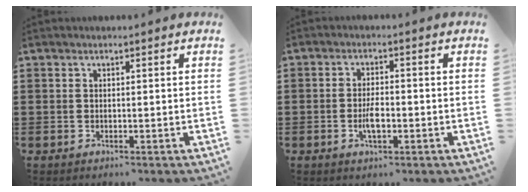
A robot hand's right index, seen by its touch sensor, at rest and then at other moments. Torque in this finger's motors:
{"motor_torque": [1.42, 0.72, 0.23, 0.09]}